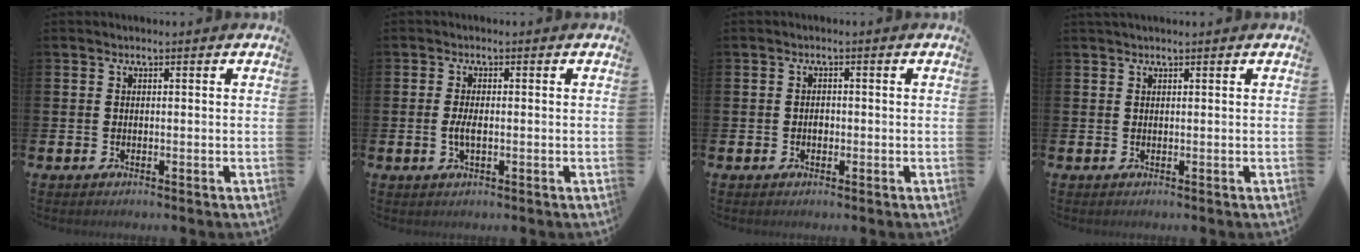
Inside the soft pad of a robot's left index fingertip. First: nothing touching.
{"total": 2.3, "force": [-0.3, 0.9, 2.2], "torque": [-0.040, 0.000, -0.006]}
{"total": 1.1, "force": [-0.2, 0.9, 0.7], "torque": [-0.006, 0.000, -0.008]}
{"total": 0.6, "force": [0.6, 0.0, 0.2], "torque": [-0.003, 0.000, 0.012]}